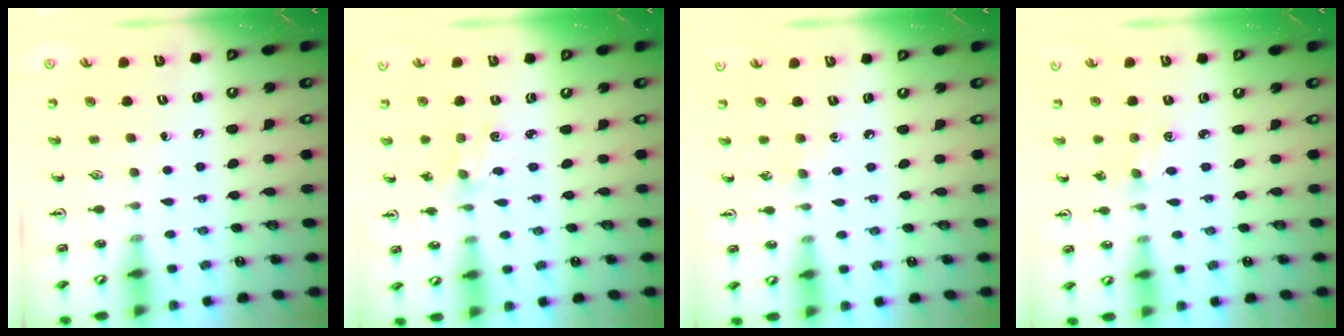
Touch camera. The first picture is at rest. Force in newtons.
{"total": 1.8, "press": 1.7, "slide": 0.5}
{"total": 4.7, "press": 4.7, "slide": 0.7}
{"total": 3.6, "press": 3.6, "slide": 0.4}